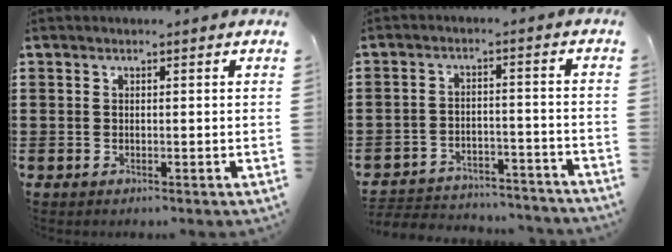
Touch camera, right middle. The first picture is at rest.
{"total": 4.3, "force": [-4.2, 0.7, 0.3], "torque": [-0.016, 0.001, -0.090]}